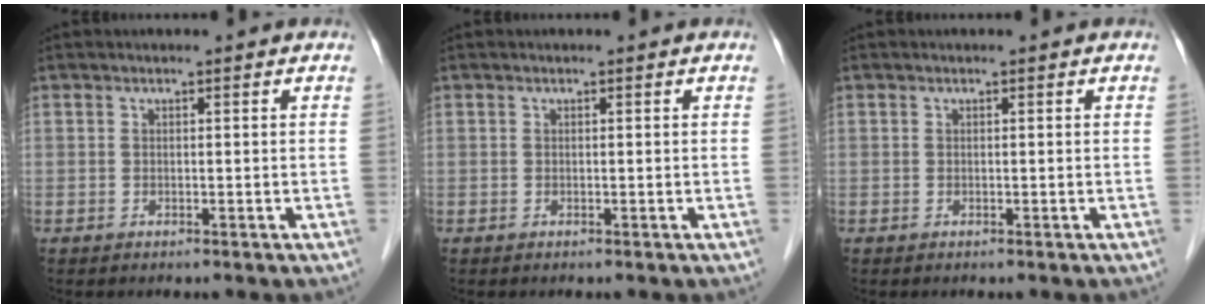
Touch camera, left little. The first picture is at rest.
{"total": 0.0}
{"total": 0.0}